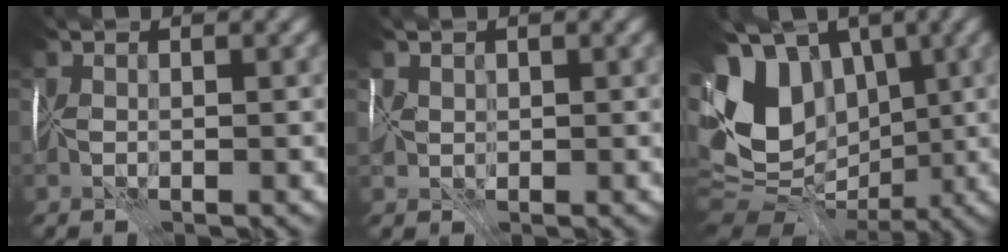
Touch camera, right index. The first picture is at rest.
{"total": 1.9, "force": [0.5, 1.4, 1.1], "torque": [-0.021, 0.005, 0.011]}
{"total": 12.0, "force": [0.3, 9.2, 7.7], "torque": [-0.145, 0.003, 0.008]}